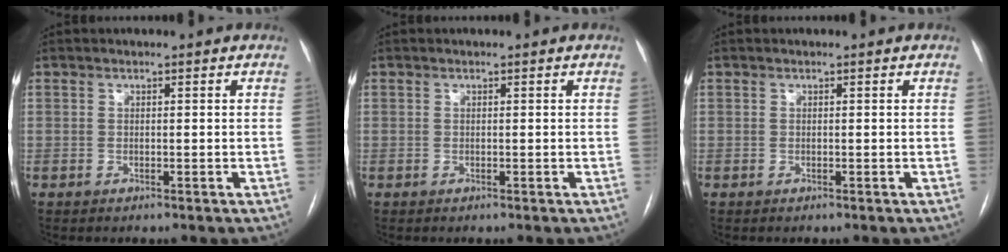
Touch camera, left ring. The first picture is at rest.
{"total": 0.0}
{"total": 0.0}